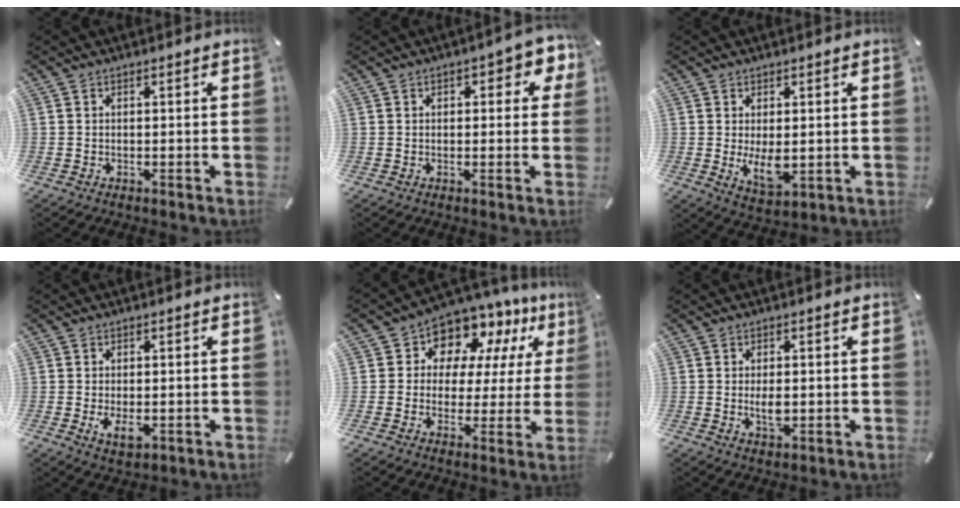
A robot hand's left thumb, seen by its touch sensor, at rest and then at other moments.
{"total": 4.5, "force": [1.4, 2.6, 3.4], "torque": [-0.046, 0.003, 0.018]}
{"total": 6.7, "force": [0.0, 3.5, 5.7], "torque": [-0.110, -0.009, -0.003]}
{"total": 3.9, "force": [-0.7, 2.2, 3.1], "torque": [-0.066, -0.008, -0.016]}
{"total": 10.1, "force": [7.4, 6.6, 2.0], "torque": [-0.043, -0.071, 0.137]}
{"total": 3.9, "force": [-0.1, 2.2, 3.2], "torque": [-0.068, -0.007, -0.006]}